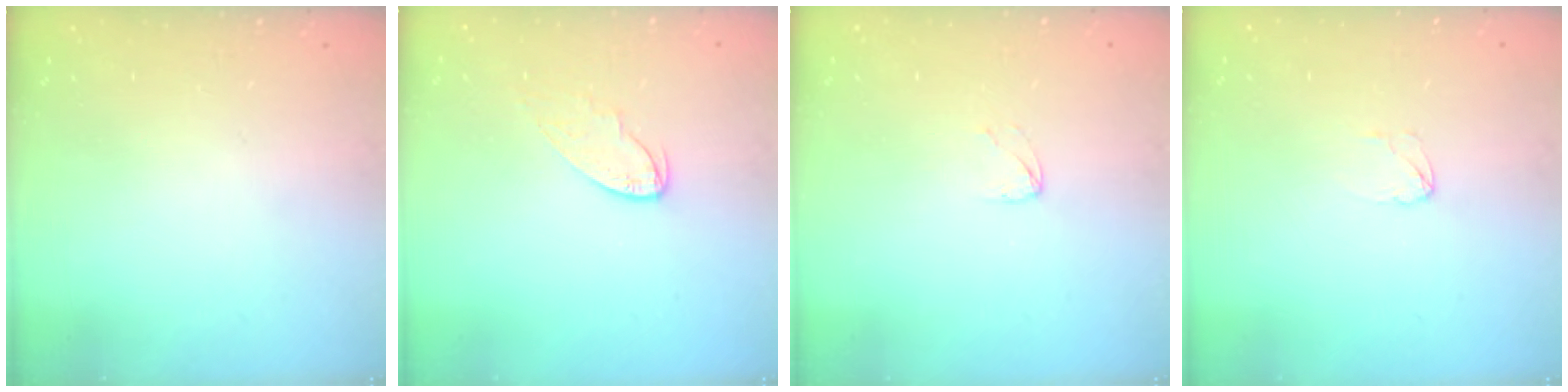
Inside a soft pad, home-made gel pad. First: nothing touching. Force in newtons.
{"total": 5.6, "press": 5.6, "slide": 0.1}
{"total": 2.2, "press": 2.2, "slide": 0.1}
{"total": 2.6, "press": 2.6, "slide": 0.2}